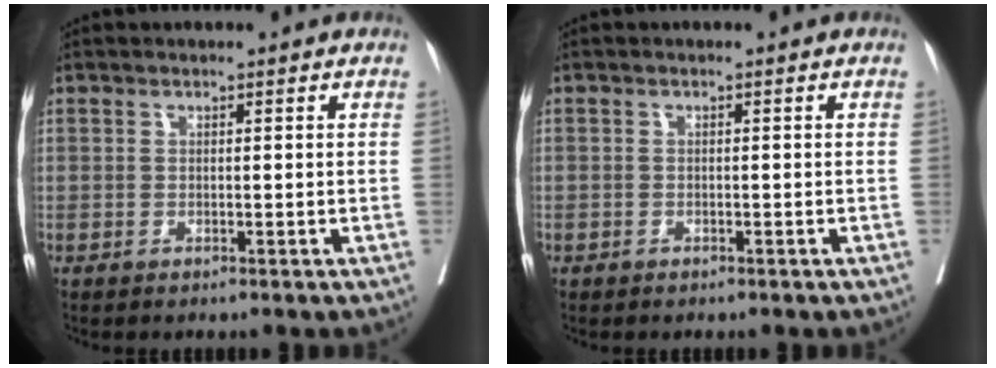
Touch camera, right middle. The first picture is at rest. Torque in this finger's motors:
{"motor_torque": [0.79, -0.88, -0.25, -0.21]}